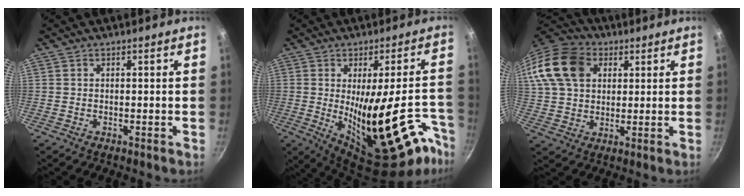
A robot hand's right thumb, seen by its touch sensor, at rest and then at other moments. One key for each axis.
{"total": 25.1, "fx": -9.7, "fy": 9.5, "fz": 21.1, "tx": -0.244, "ty": 0.006, "tz": -0.114}
{"total": 20.2, "fx": 6.7, "fy": 14.9, "fz": 11.8, "tx": -0.252, "ty": 0.026, "tz": 0.115}